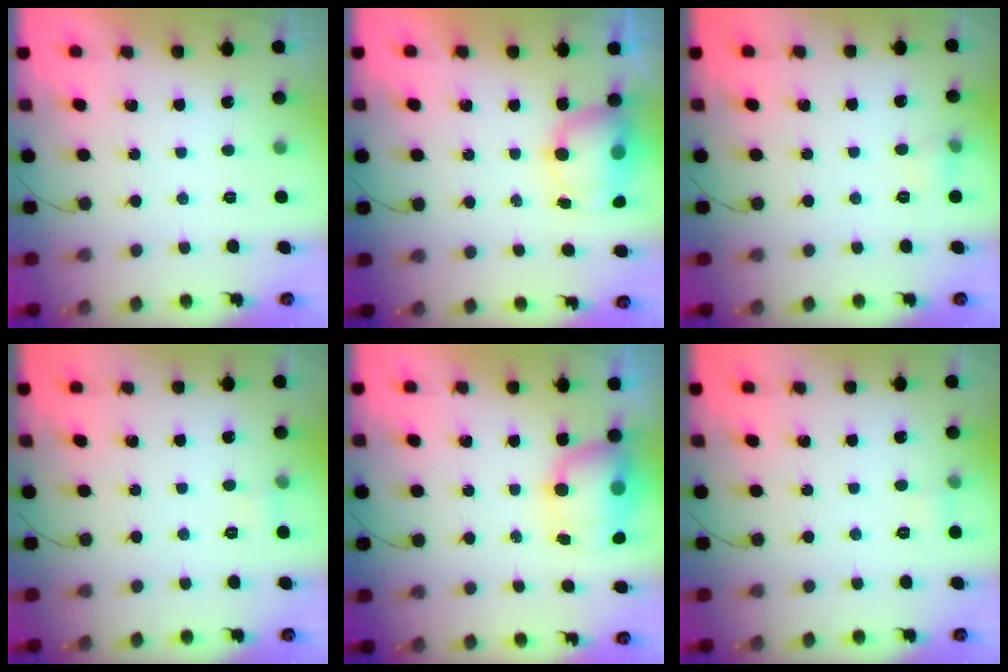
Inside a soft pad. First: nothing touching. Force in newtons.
{"total": 8.3, "press": 7.7, "slide": 3.0}
{"total": 5.6, "press": 5.4, "slide": 1.7}
{"total": 3.0, "press": 2.8, "slide": 1.0}
{"total": 7.5, "press": 7.3, "slide": 1.9}
{"total": 3.0, "press": 2.8, "slide": 1.0}